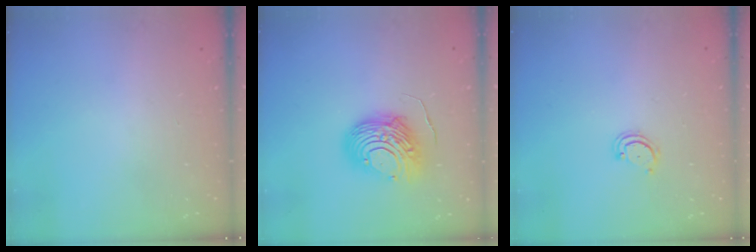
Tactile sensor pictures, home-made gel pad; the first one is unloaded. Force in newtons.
{"total": 11.2, "press": 11.2, "slide": 1.1}
{"total": 2.6, "press": 2.6, "slide": 0.3}